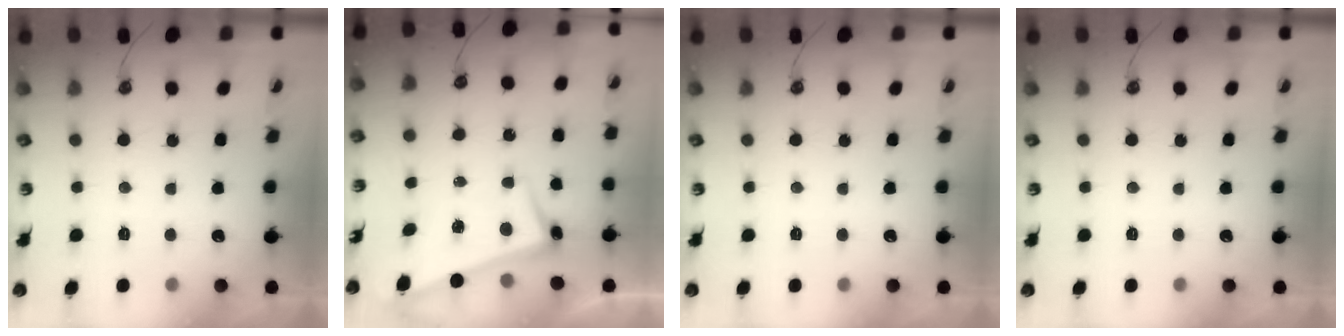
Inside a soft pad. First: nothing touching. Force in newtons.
{"total": 2.6, "press": 2.5, "slide": 0.6}
{"total": 0.0}
{"total": 0.0}